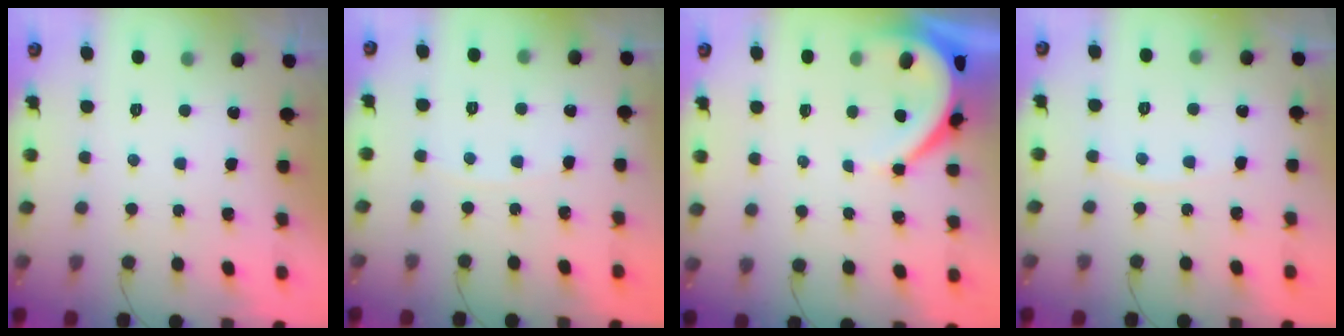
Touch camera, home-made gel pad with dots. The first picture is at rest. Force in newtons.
{"total": 2.3, "press": 2.3, "slide": 0.3}
{"total": 6.1, "press": 6.1, "slide": 0.4}
{"total": 4.4, "press": 4.3, "slide": 0.7}